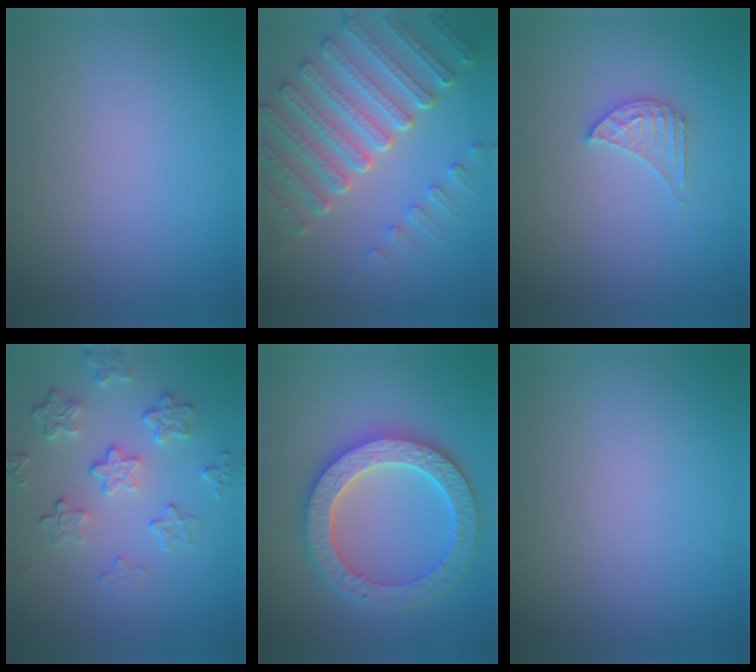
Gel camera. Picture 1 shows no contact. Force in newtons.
{"total": 7.4, "press": 5.5, "slide": 4.9}
{"total": 2.1, "press": 2.0, "slide": 0.4}
{"total": 4.4, "press": 3.3, "slide": 3.0}
{"total": 6.4, "press": 6.3, "slide": 1.4}
{"total": 0.0}